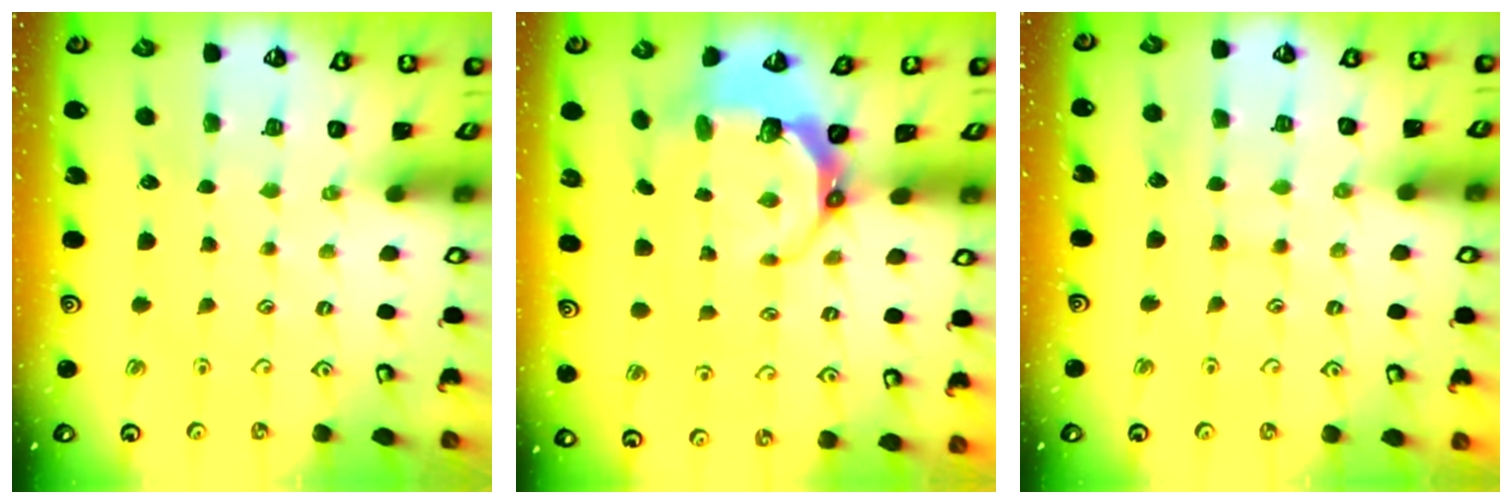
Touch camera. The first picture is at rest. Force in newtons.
{"total": 7.8, "press": 6.6, "slide": 4.3}
{"total": 5.1, "press": 5.0, "slide": 0.5}